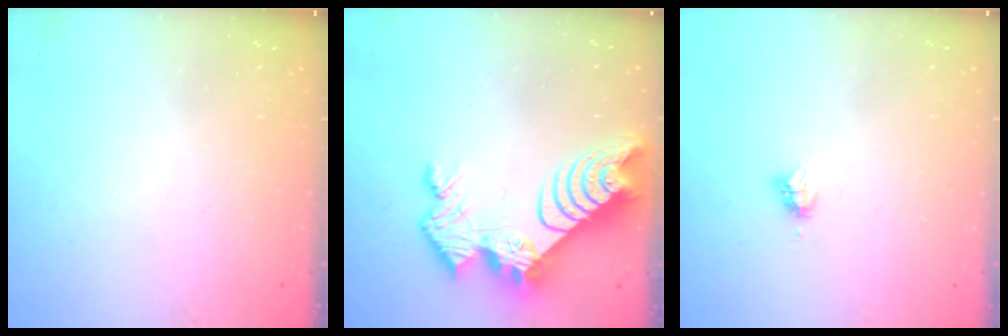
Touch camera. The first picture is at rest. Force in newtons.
{"total": 16.6, "press": 16.6, "slide": 1.4}
{"total": 3.3, "press": 3.3, "slide": 0.5}